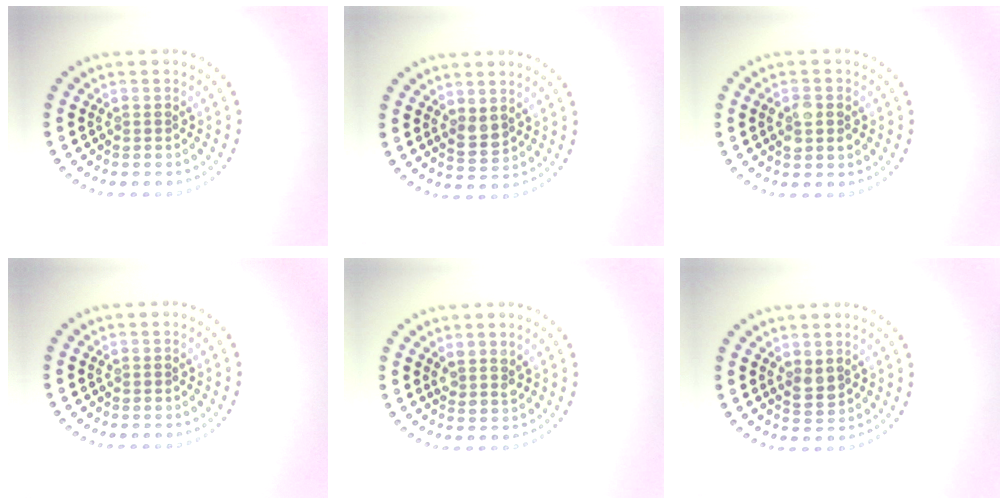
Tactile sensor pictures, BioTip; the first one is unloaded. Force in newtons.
{"total": 1.7, "press": 1.6, "slide": 0.6}
{"total": 2.7, "press": 2.7, "slide": 0.1}
{"total": 0.0}
{"total": 1.8, "press": 1.5, "slide": 0.9}
{"total": 1.7, "press": 1.6, "slide": 0.6}